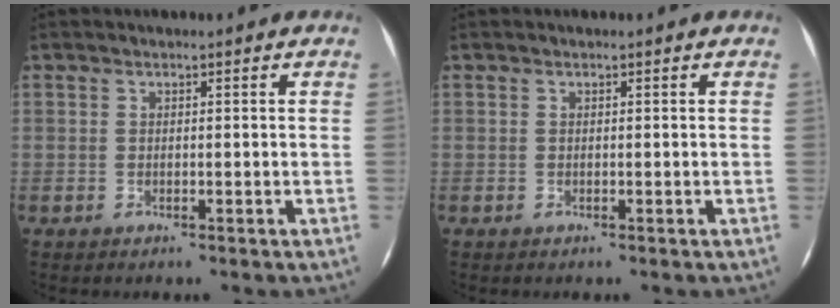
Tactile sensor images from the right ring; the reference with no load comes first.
{"total": 0.0}